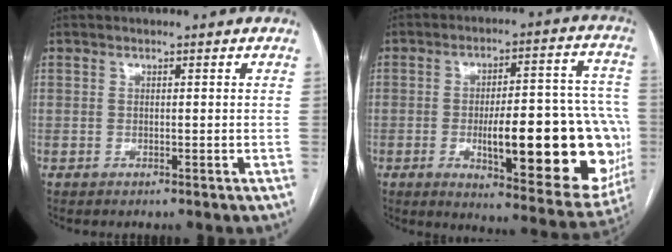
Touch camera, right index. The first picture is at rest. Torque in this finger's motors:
{"motor_torque": [2.14, 0.00, 0.97, 0.21]}